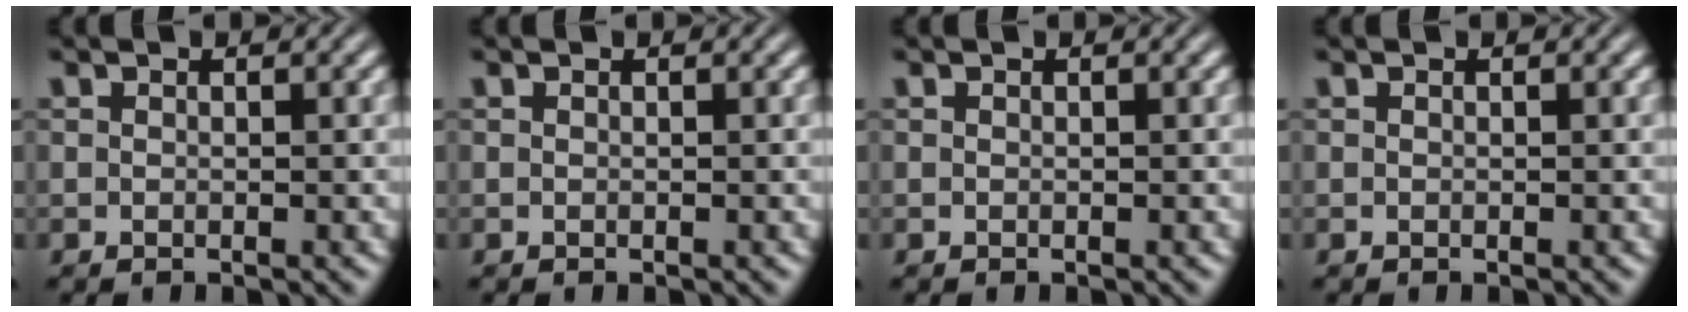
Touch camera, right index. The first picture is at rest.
{"total": 0.0}
{"total": 0.0}
{"total": 0.0}